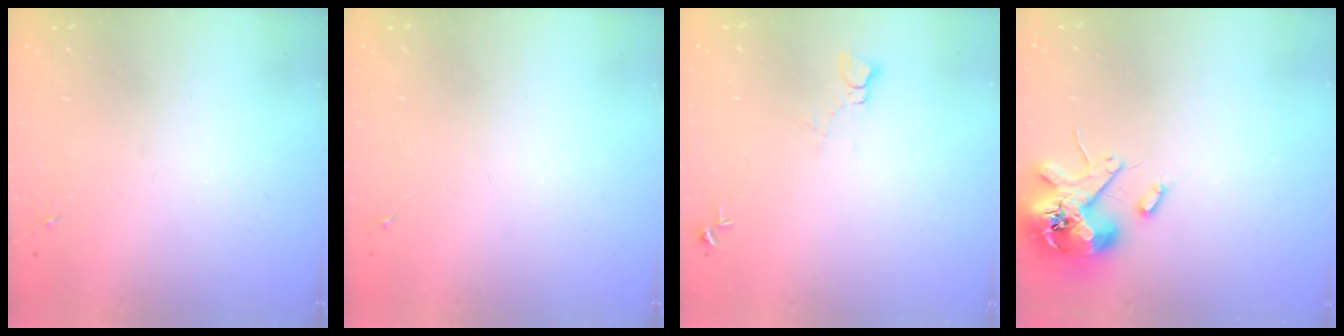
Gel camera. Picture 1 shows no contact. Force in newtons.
{"total": 0.0}
{"total": 3.7, "press": 3.7, "slide": 0.3}
{"total": 12.7, "press": 12.6, "slide": 1.9}